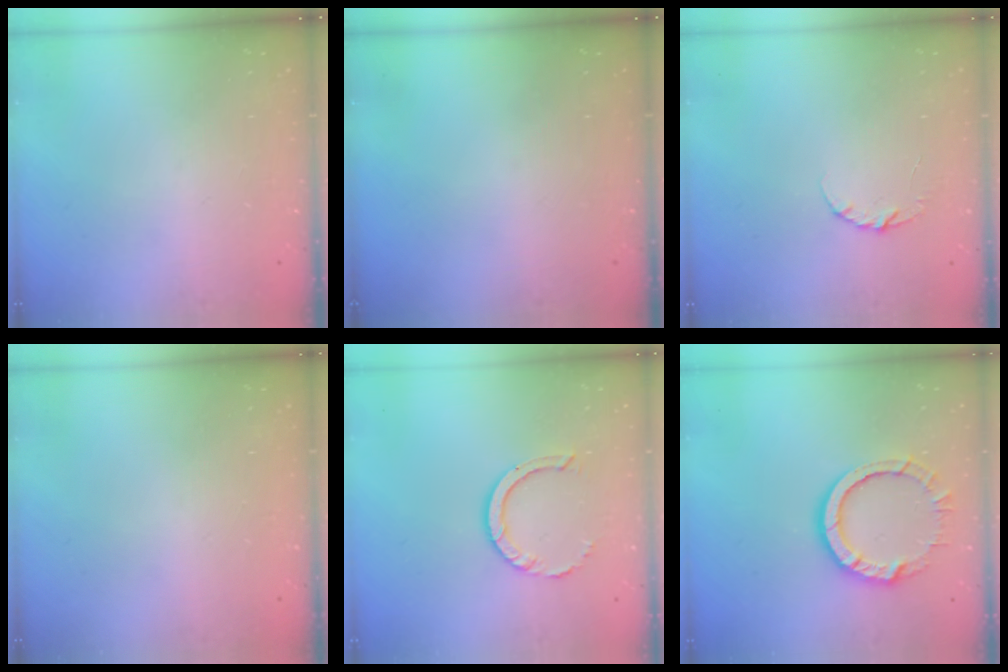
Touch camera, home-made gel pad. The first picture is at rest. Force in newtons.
{"total": 0.0}
{"total": 4.0, "press": 4.0, "slide": 0.4}
{"total": 2.7, "press": 2.7, "slide": 0.2}
{"total": 7.2, "press": 7.2, "slide": 0.5}
{"total": 9.8, "press": 9.8, "slide": 0.4}